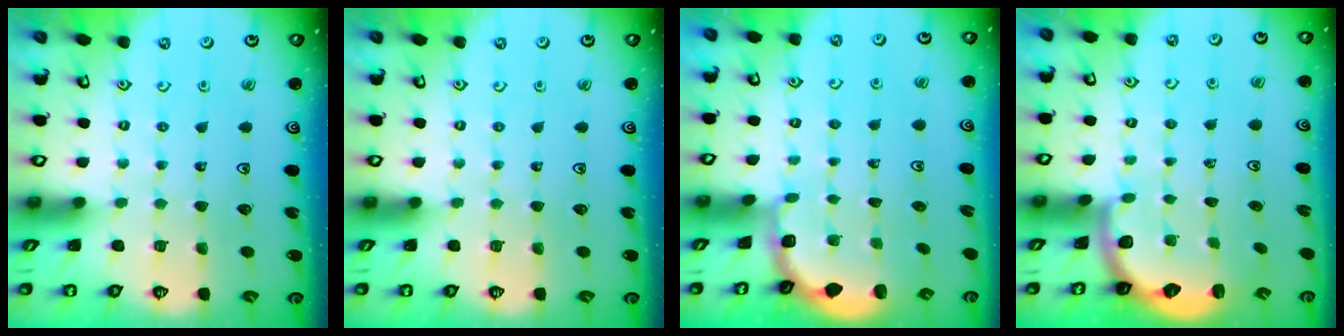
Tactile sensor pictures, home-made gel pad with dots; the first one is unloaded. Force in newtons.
{"total": 0.0}
{"total": 2.0, "press": 1.8, "slide": 0.7}
{"total": 2.5, "press": 2.1, "slide": 1.3}